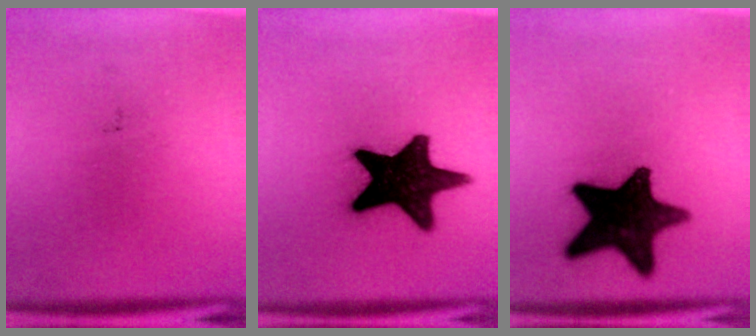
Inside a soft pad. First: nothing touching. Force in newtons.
{"total": 18.2}
{"total": 17.6}